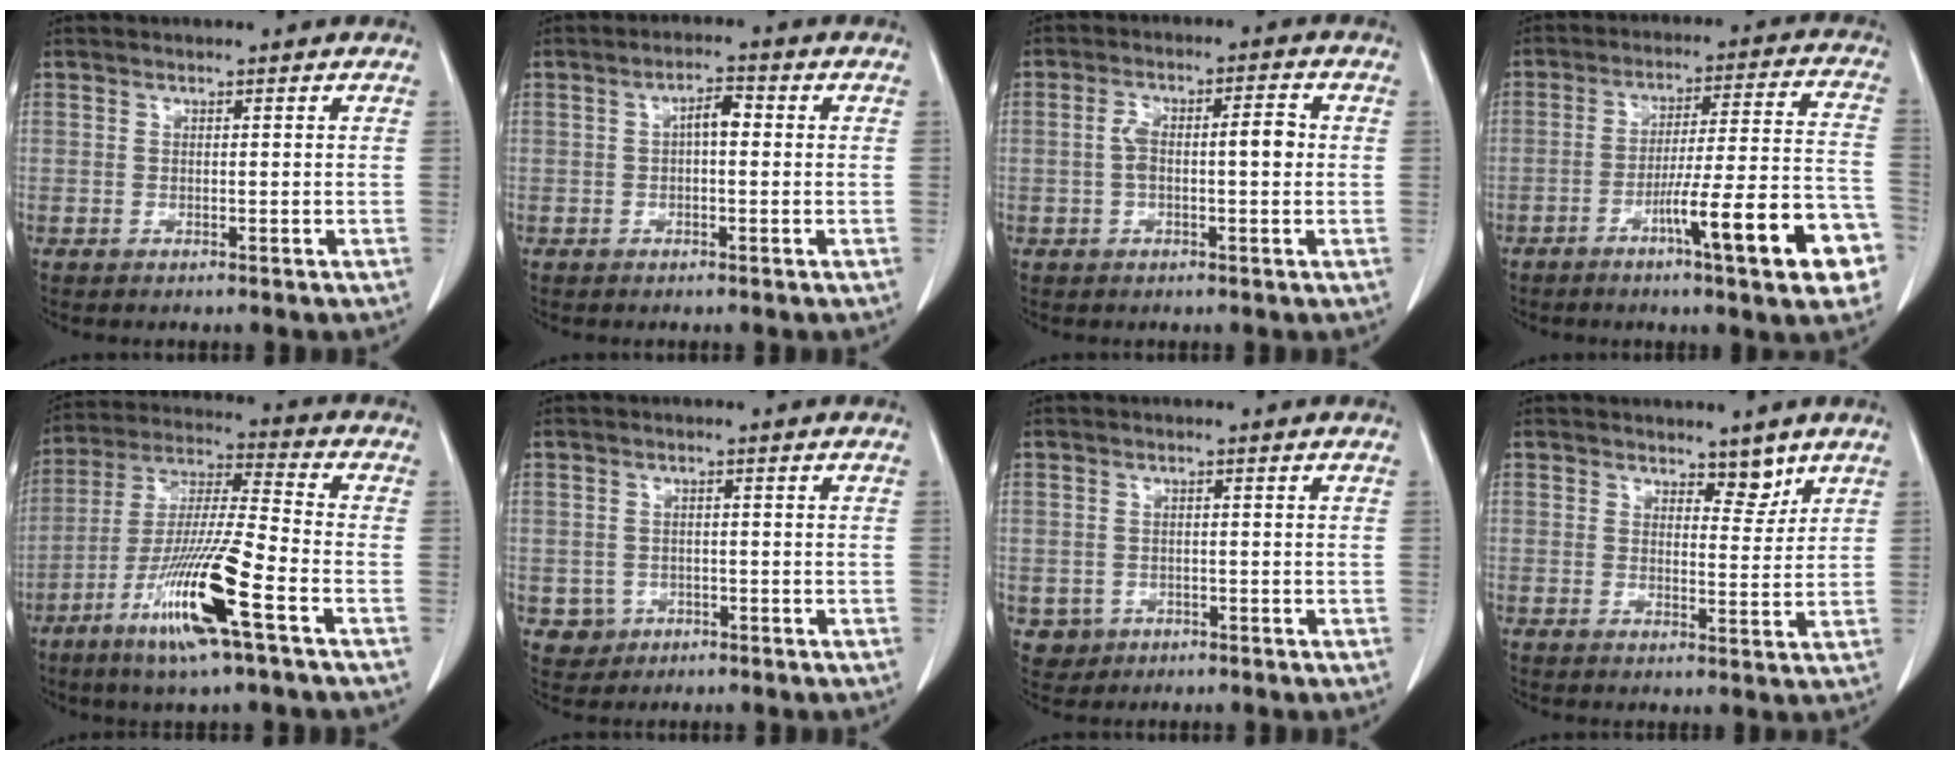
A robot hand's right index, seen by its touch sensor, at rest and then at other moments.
{"total": 3.0, "force": [0.2, 1.1, 2.8], "torque": [-0.047, 0.012, 0.001]}
{"total": 6.1, "force": [-0.1, 1.8, 5.8], "torque": [-0.113, 0.028, -0.001]}
{"total": 16.3, "force": [-7.4, 1.0, 14.5], "torque": [-0.175, 0.017, -0.103]}
{"total": 15.7, "force": [-7.4, 0.3, 13.8], "torque": [-0.277, -0.021, -0.137]}
{"total": 2.9, "force": [-1.0, 2.7, 0.2], "torque": [0.002, 0.010, -0.011]}
{"total": 2.4, "force": [-1.0, 2.2, 0.3], "torque": [-0.003, 0.006, -0.010]}
{"total": 3.2, "force": [2.5, 1.4, 1.4], "torque": [-0.012, -0.007, 0.039]}